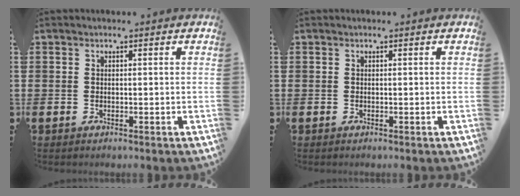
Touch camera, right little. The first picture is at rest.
{"total": 0.0}